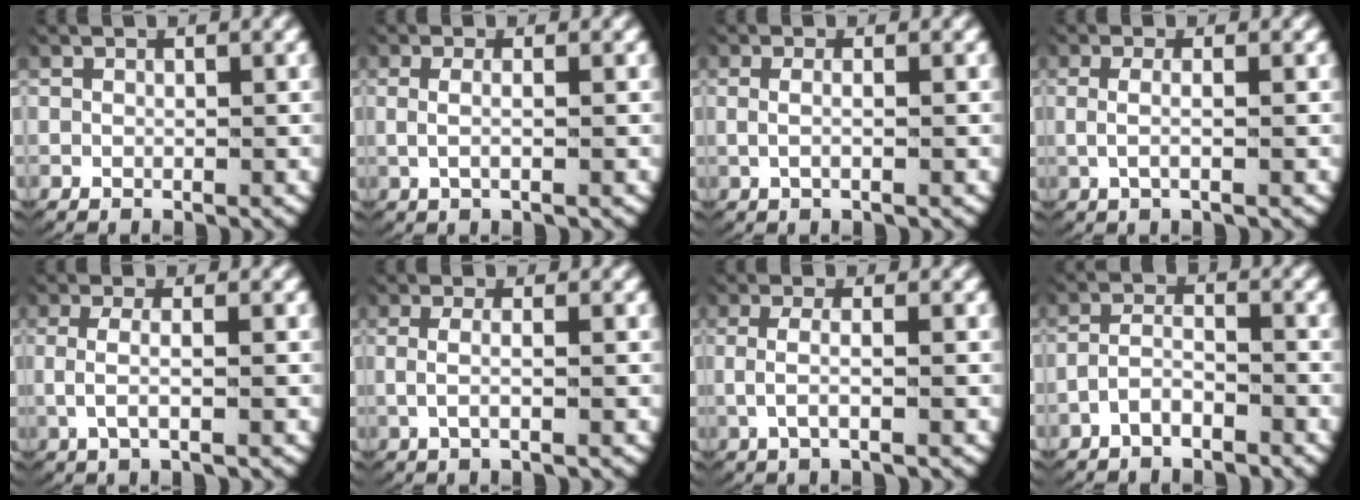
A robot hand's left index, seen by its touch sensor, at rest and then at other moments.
{"total": 2.0, "force": [-0.1, 0.6, 1.9], "torque": [-0.048, -0.007, 0.001]}
{"total": 1.7, "force": [-0.2, 0.4, 1.6], "torque": [-0.040, -0.006, -0.002]}
{"total": 2.3, "force": [-0.2, 0.7, 2.2], "torque": [-0.053, -0.006, 0.000]}
{"total": 3.3, "force": [-0.2, 1.3, 3.1], "torque": [-0.071, -0.004, 0.000]}
{"total": 2.6, "force": [-0.3, 0.9, 2.4], "torque": [-0.058, -0.006, -0.002]}
{"total": 3.1, "force": [-0.3, 1.2, 2.8], "torque": [-0.067, -0.005, -0.004]}
{"total": 3.1, "force": [-2.2, 1.6, 1.5], "torque": [-0.031, -0.007, -0.038]}